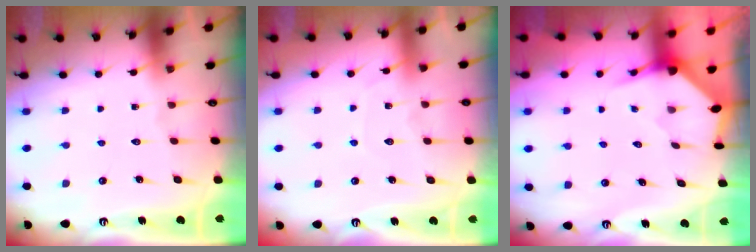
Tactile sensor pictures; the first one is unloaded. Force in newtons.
{"total": 7.4, "press": 7.4, "slide": 0.8}
{"total": 3.3, "press": 3.3, "slide": 0.3}